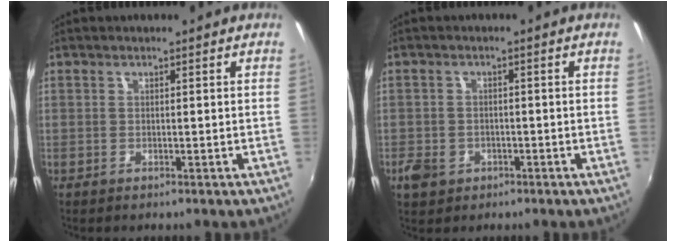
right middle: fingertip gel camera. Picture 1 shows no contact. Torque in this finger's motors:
{"motor_torque": [0.32, -0.32, 0.21, 0.04]}